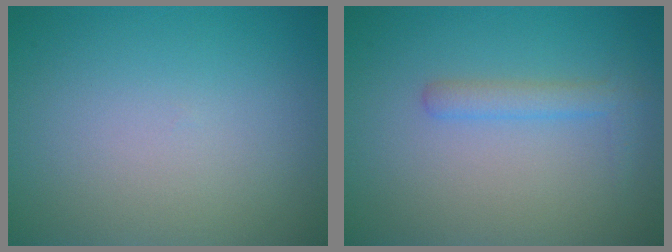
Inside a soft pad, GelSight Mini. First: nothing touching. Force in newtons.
{"total": 1.9, "press": 1.9, "slide": 0.2}